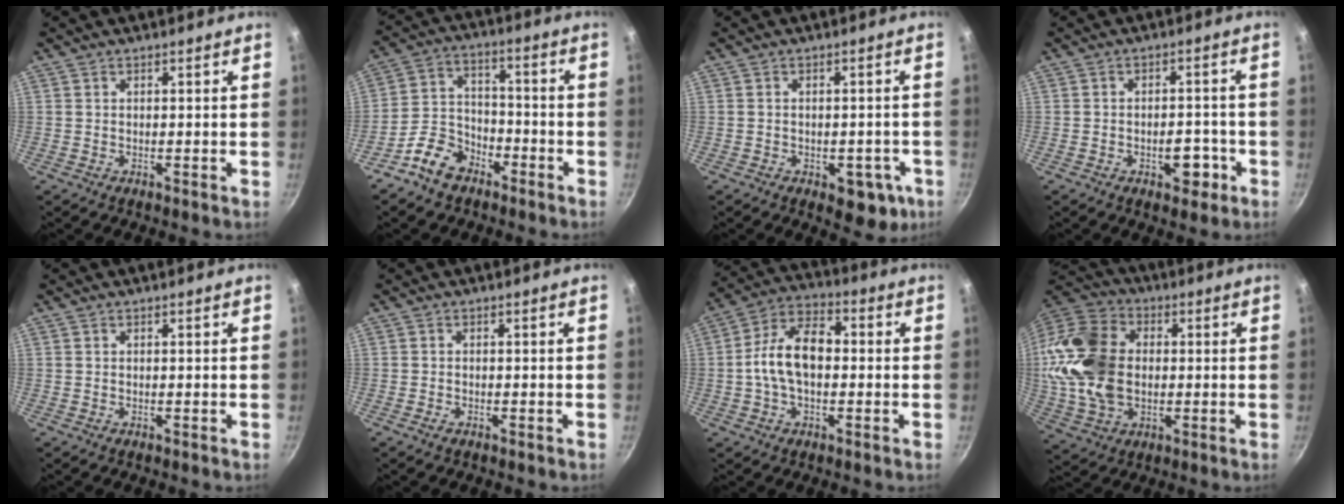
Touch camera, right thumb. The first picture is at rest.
{"total": 9.5, "force": [-6.2, 6.1, 3.9], "torque": [-0.043, 0.061, -0.122]}
{"total": 7.8, "force": [-3.0, 4.6, 5.5], "torque": [-0.031, 0.015, -0.027]}
{"total": 5.5, "force": [-2.3, 3.2, 3.8], "torque": [-0.025, 0.018, -0.028]}
{"total": 0.0}
{"total": 1.1, "force": [-0.7, 0.6, 0.6], "torque": [-0.015, 0.003, -0.015]}
{"total": 12.2, "force": [-0.3, 7.4, 9.6], "torque": [-0.150, 0.039, -0.021]}
{"total": 18.9, "force": [0.4, 13.4, 13.3], "torque": [-0.245, 0.019, 0.004]}